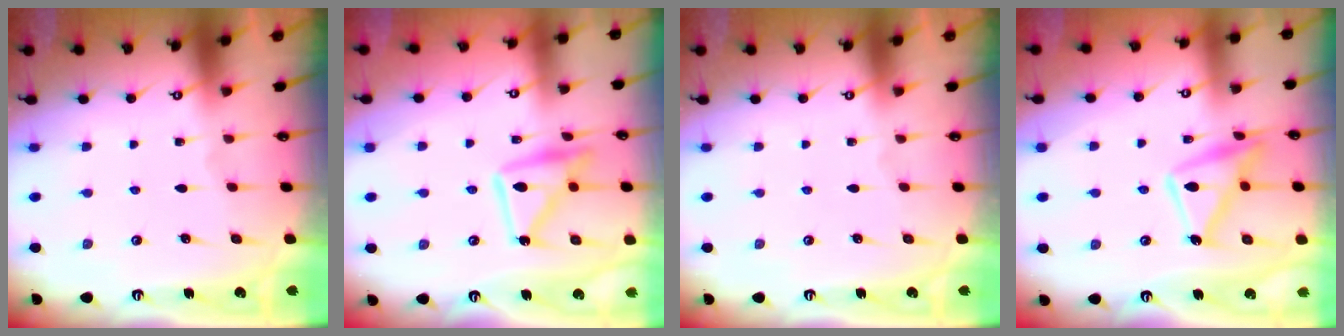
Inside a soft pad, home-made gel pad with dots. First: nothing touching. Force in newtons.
{"total": 14.0, "press": 13.9, "slide": 1.2}
{"total": 0.0}
{"total": 13.9, "press": 13.9, "slide": 1.1}